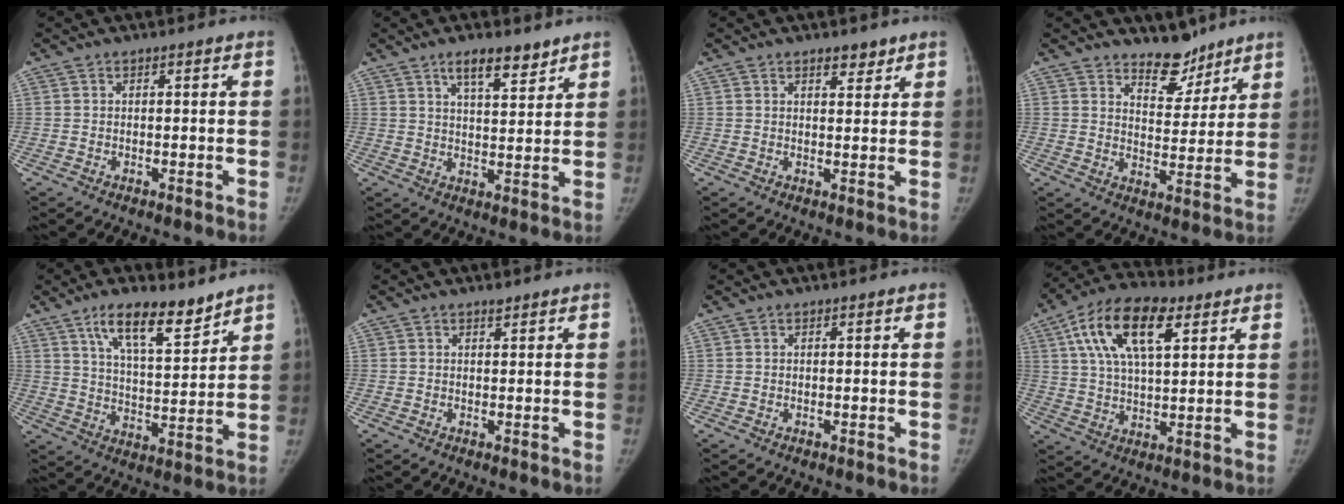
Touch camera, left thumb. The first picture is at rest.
{"total": 7.0, "force": [5.0, 2.2, 4.4], "torque": [-0.052, -0.035, 0.081]}
{"total": 2.8, "force": [2.1, 1.3, 1.4], "torque": [-0.008, -0.014, 0.031]}
{"total": 7.9, "force": [6.6, 3.8, 2.2], "torque": [0.000, -0.053, 0.109]}
{"total": 12.2, "force": [8.5, 4.0, 7.8], "torque": [-0.107, -0.055, 0.151]}
{"total": 0.9, "force": [0.7, 0.3, 0.3], "torque": [-0.003, -0.005, 0.011]}
{"total": 0.0}
{"total": 16.2, "force": [6.8, 7.6, 12.6], "torque": [-0.213, 0.000, 0.115]}